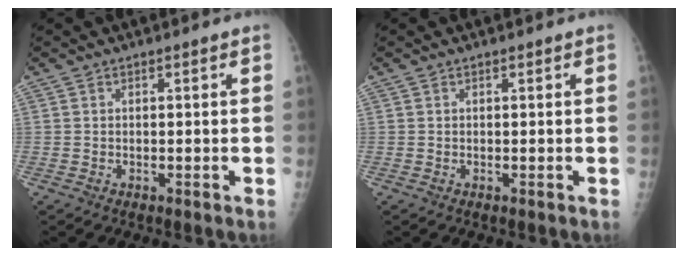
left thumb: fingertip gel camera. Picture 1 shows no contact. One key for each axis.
{"total": 0.0}